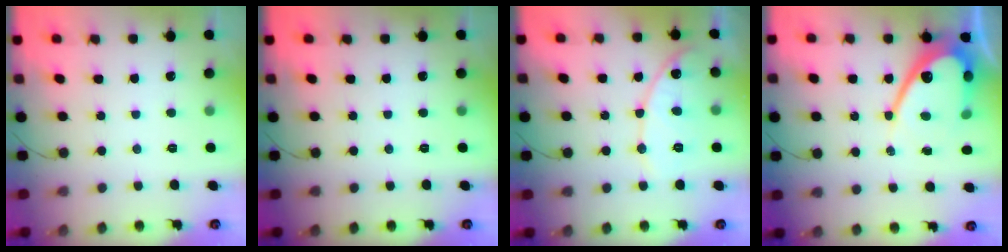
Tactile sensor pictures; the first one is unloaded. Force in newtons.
{"total": 0.0}
{"total": 11.2, "press": 11.2, "slide": 0.9}
{"total": 14.0, "press": 14.0, "slide": 0.9}